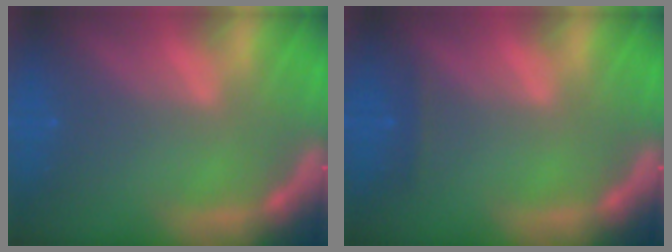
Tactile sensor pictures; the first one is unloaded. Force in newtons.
{"total": 0.9}